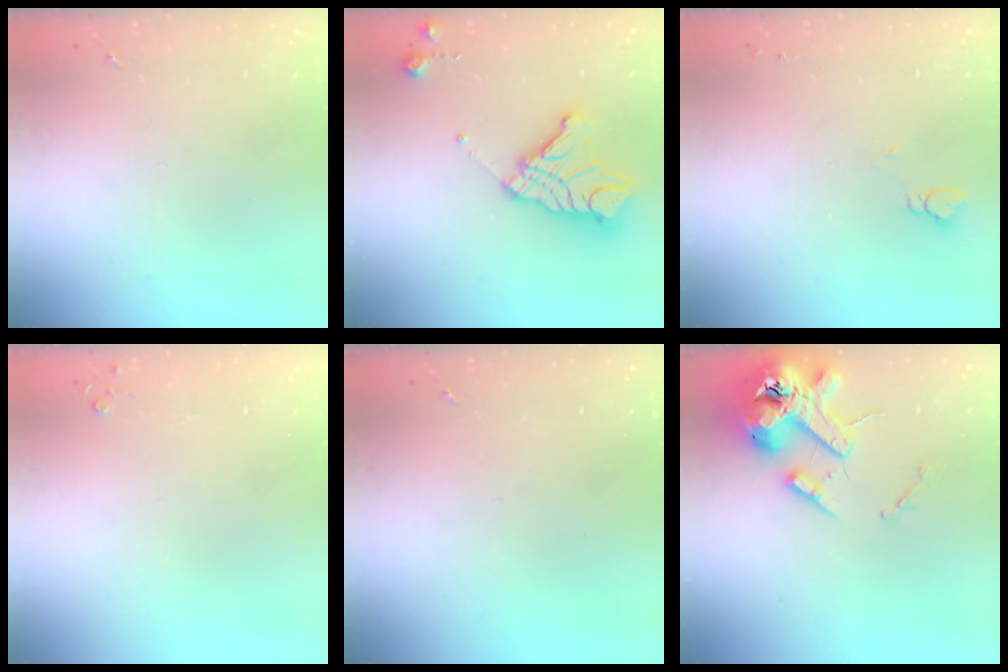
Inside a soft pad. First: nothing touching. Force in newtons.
{"total": 18.0, "press": 17.9, "slide": 1.7}
{"total": 4.0, "press": 4.0, "slide": 0.4}
{"total": 2.7, "press": 2.7, "slide": 0.3}
{"total": 0.0}
{"total": 14.5, "press": 14.3, "slide": 2.0}